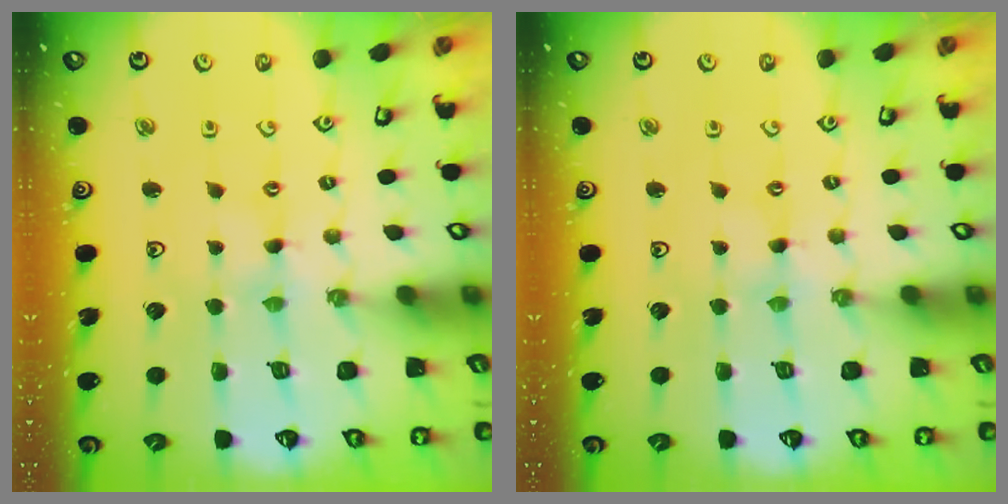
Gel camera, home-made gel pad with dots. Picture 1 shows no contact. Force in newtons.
{"total": 1.0, "press": 1.0, "slide": 0.2}